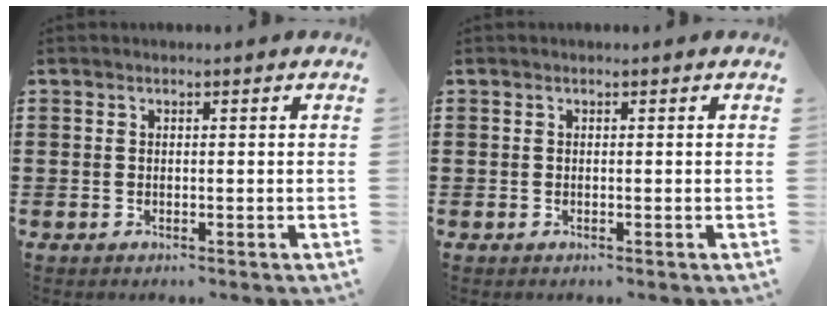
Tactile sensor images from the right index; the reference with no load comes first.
{"total": 0.0}